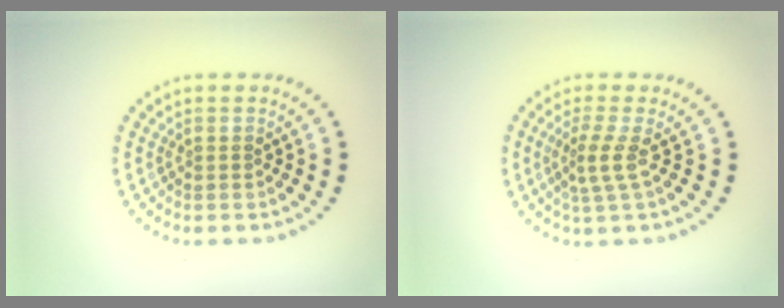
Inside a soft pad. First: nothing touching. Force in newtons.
{"total": 2.3, "press": 1.5, "slide": 1.7}